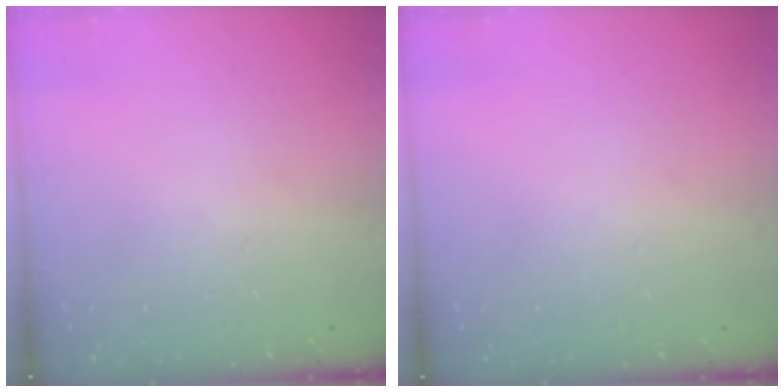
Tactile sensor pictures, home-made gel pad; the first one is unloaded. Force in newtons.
{"total": 0.0}